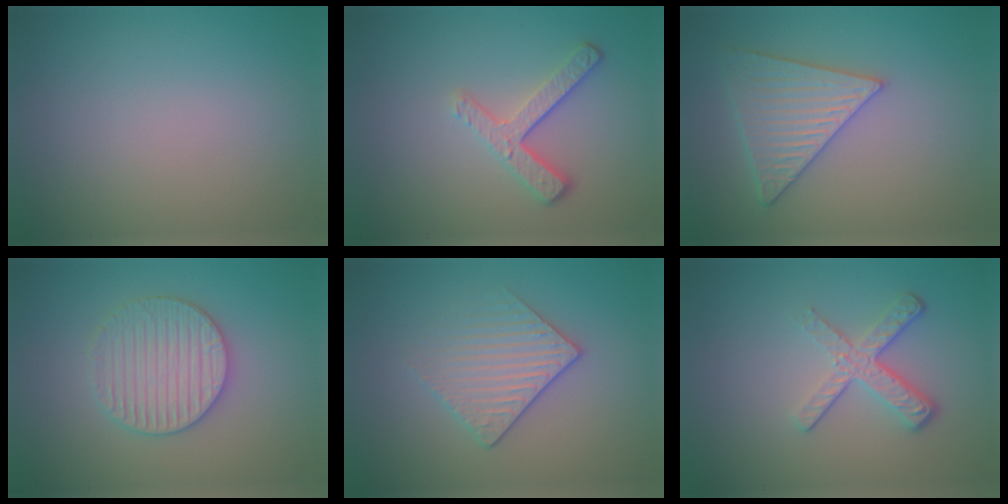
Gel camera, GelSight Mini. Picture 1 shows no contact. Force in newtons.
{"total": 3.4, "press": 2.6, "slide": 2.3}
{"total": 4.6, "press": 4.2, "slide": 1.9}
{"total": 4.0, "press": 3.9, "slide": 0.8}
{"total": 3.1, "press": 2.9, "slide": 1.1}
{"total": 3.7, "press": 2.6, "slide": 2.6}